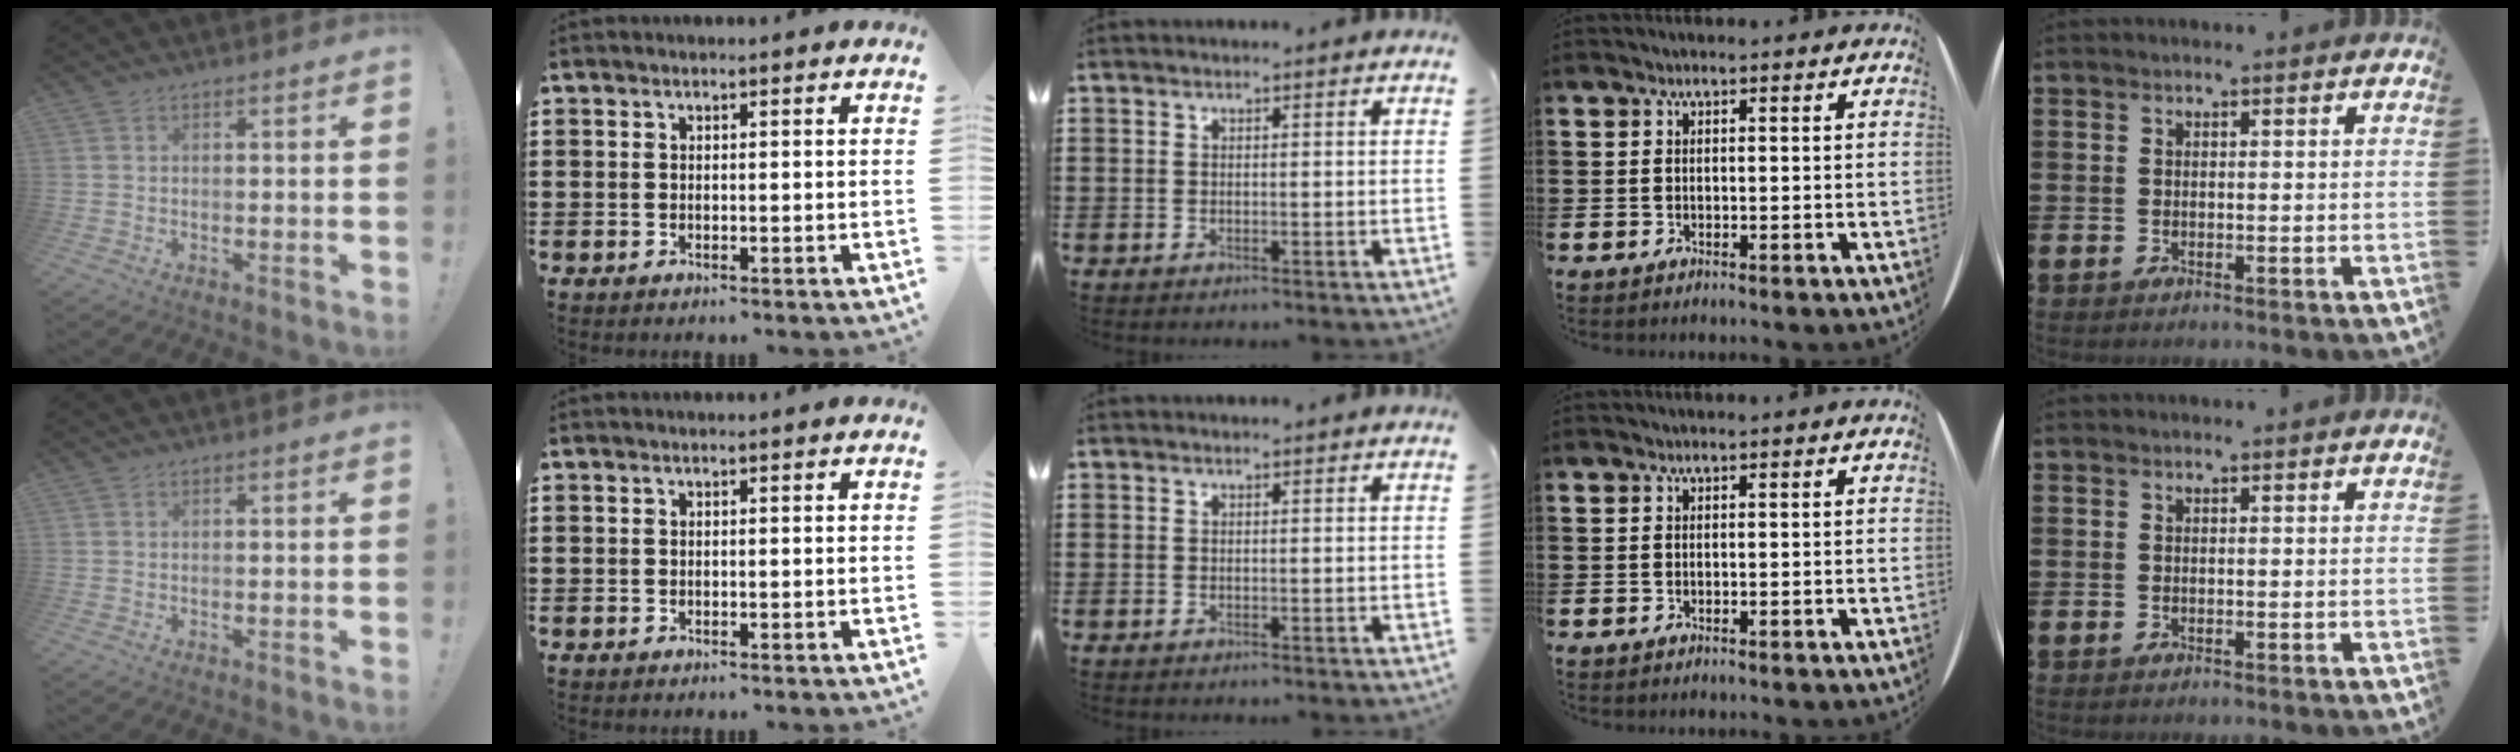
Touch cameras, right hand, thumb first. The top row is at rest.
{}